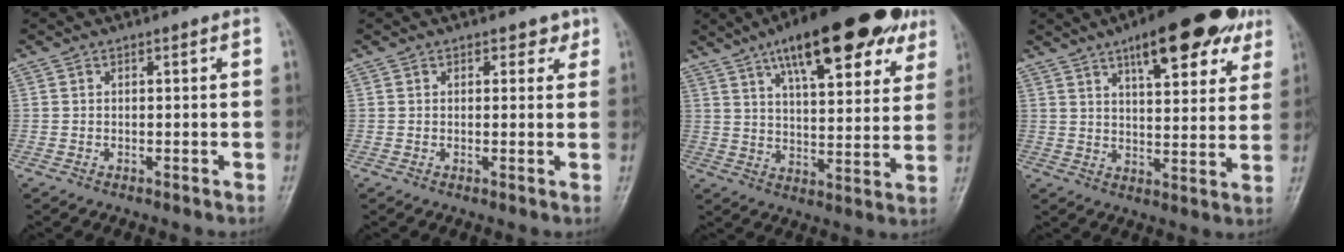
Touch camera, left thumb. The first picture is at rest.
{"total": 2.3, "force": [1.4, 1.6, 1.0], "torque": [0.009, -0.004, 0.013]}
{"total": 22.8, "force": [12.8, 8.3, 17.0], "torque": [-0.214, -0.021, 0.189]}
{"total": 17.3, "force": [9.8, 6.4, 12.7], "torque": [-0.138, -0.027, 0.135]}